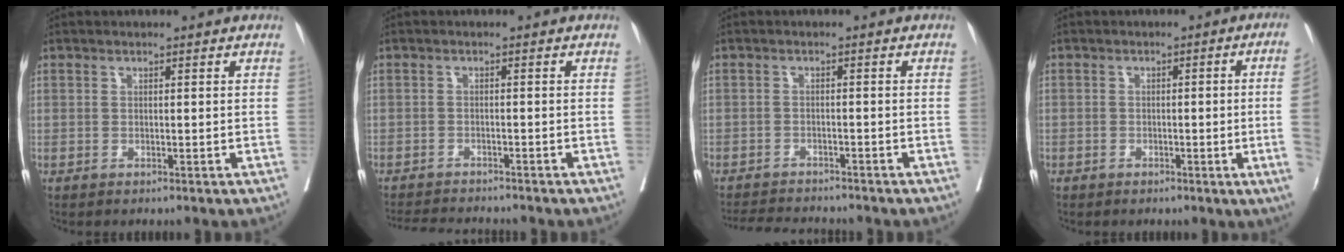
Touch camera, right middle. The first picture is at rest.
{"total": 6.9, "force": [-6.6, 0.4, 1.9], "torque": [-0.026, -0.008, -0.102]}
{"total": 8.0, "force": [-7.7, 0.9, 2.3], "torque": [-0.035, -0.007, -0.114]}
{"total": 6.1, "force": [-0.6, -1.0, 6.0], "torque": [-0.064, 0.002, -0.009]}